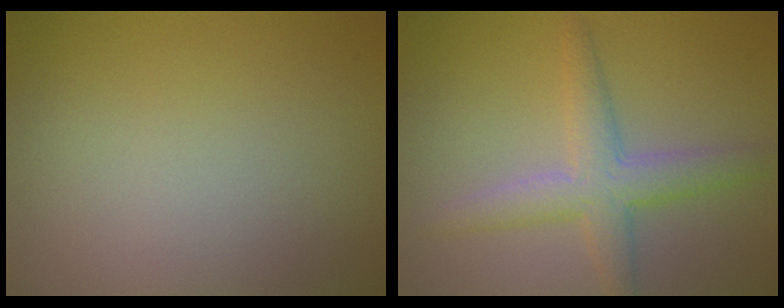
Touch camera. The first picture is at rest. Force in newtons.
{"total": 4.0, "press": 4.0, "slide": 0.1}